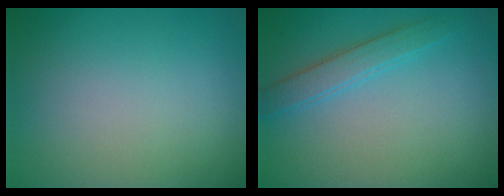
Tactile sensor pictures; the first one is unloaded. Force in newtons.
{"total": 2.3, "press": 2.3, "slide": 0.1}